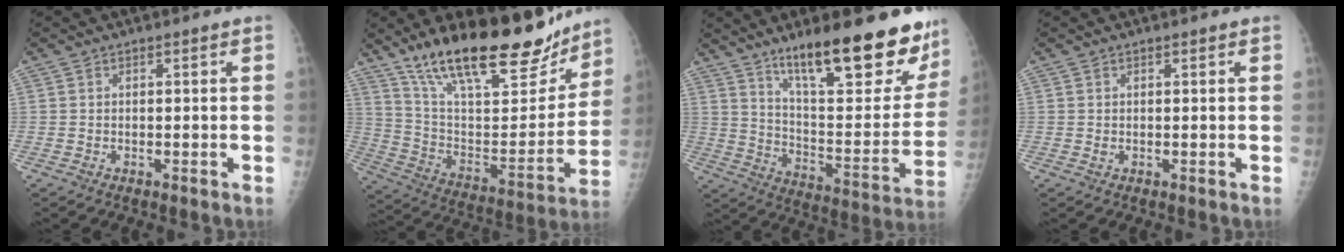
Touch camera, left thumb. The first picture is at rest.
{"total": 27.7, "force": [20.1, 9.0, 16.8], "torque": [-0.234, -0.072, 0.332]}
{"total": 25.9, "force": [17.5, 6.8, 17.8], "torque": [-0.215, -0.084, 0.271]}
{"total": 0.6, "force": [0.3, 0.4, 0.3], "torque": [-0.002, -0.001, 0.004]}